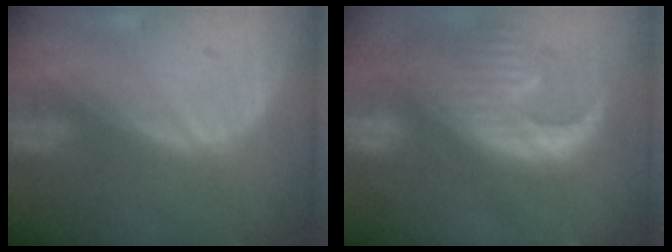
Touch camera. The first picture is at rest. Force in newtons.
{"total": 13.5, "press": 11.5, "slide": 7.0}